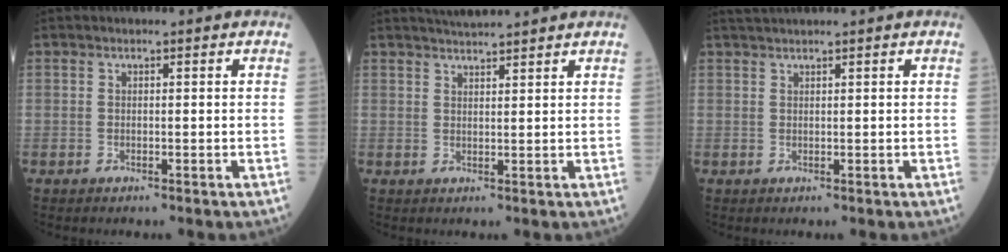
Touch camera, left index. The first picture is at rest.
{"total": 4.5, "force": [4.2, -0.5, 1.3], "torque": [-0.022, 0.022, 0.066]}
{"total": 2.7, "force": [2.4, -0.6, 0.9], "torque": [-0.011, 0.023, 0.050]}